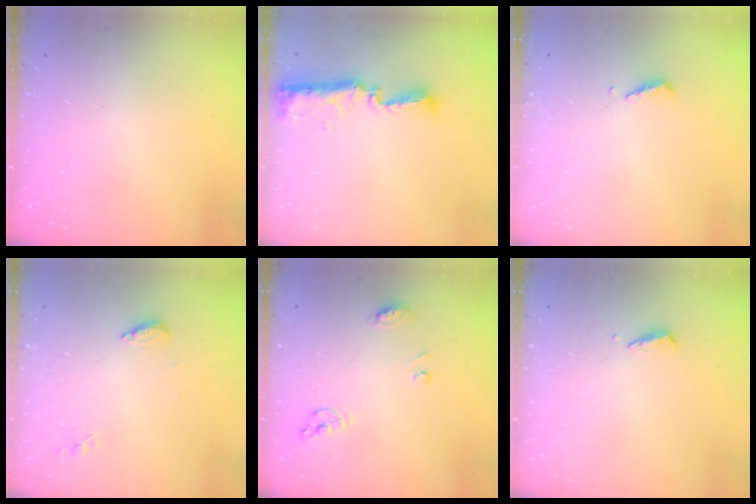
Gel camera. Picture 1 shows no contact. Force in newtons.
{"total": 8.9, "press": 8.9, "slide": 0.8}
{"total": 4.0, "press": 3.9, "slide": 0.3}
{"total": 6.3, "press": 6.2, "slide": 0.6}
{"total": 7.5, "press": 7.4, "slide": 0.9}
{"total": 3.1, "press": 3.1, "slide": 0.2}